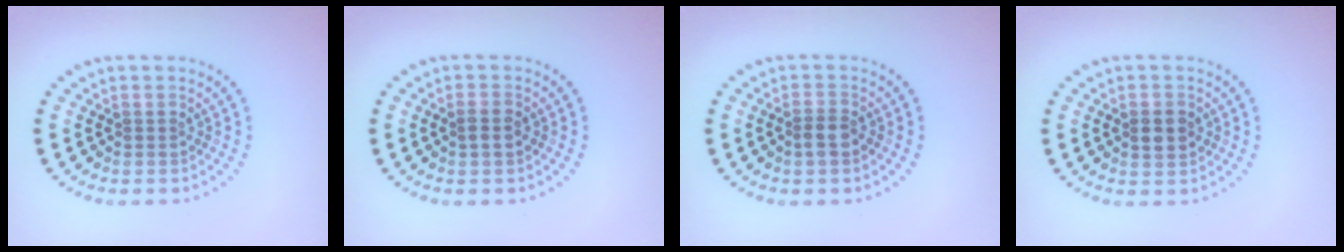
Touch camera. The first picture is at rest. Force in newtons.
{"total": 1.4, "press": 1.4, "slide": 0.3}
{"total": 1.9, "press": 1.7, "slide": 0.9}
{"total": 2.3, "press": 2.3, "slide": 0.1}